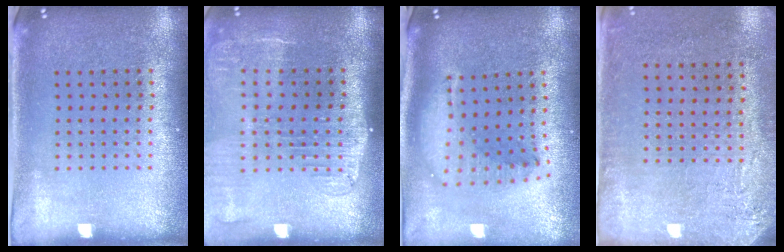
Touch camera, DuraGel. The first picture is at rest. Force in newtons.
{"total": 2.2, "press": 1.8, "slide": 1.2}
{"total": 1.8, "press": 1.5, "slide": 0.9}
{"total": 2.8, "press": 2.3, "slide": 1.5}